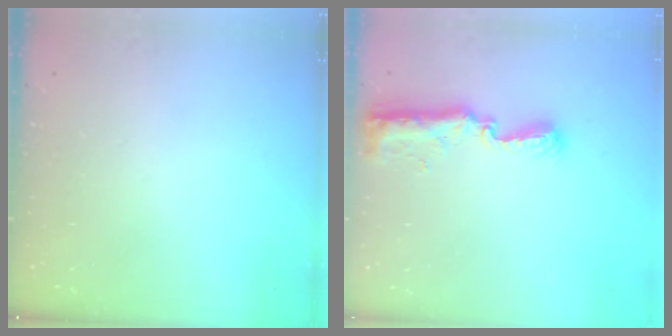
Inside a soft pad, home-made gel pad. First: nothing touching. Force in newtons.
{"total": 8.9, "press": 8.9, "slide": 0.8}